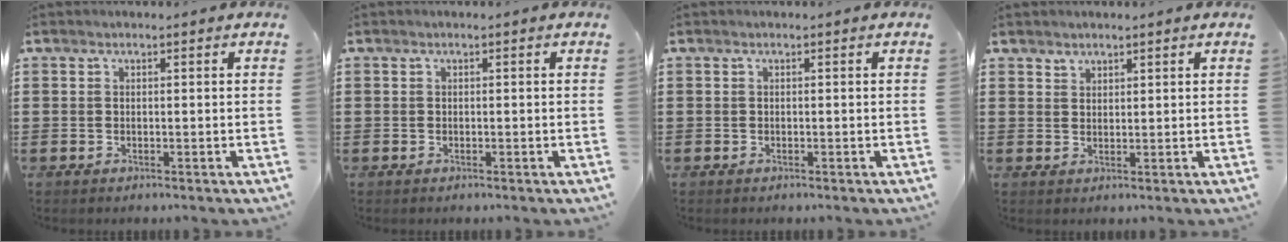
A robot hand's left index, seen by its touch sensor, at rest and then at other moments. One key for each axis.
{"total": 0.0}
{"total": 0.0}
{"total": 1.8, "fx": 1.6, "fy": 0.7, "fz": -0.1, "tx": -0.001, "ty": 0.001, "tz": 0.033}